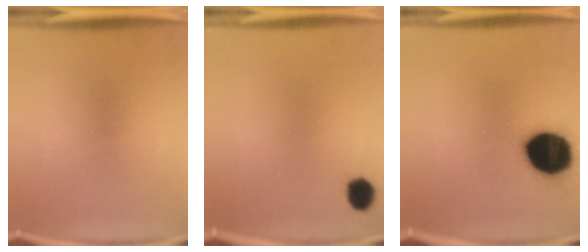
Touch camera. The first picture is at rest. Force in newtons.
{"total": 3.2}
{"total": 19.7}